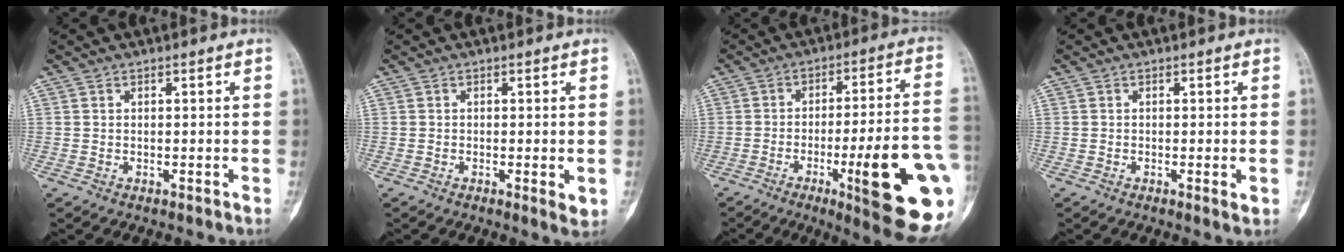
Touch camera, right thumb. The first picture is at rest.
{"total": 2.3, "force": [-0.4, 0.6, 2.2], "torque": [-0.035, -0.008, -0.007]}
{"total": 22.0, "force": [-6.8, 3.6, 20.7], "torque": [-0.237, 0.008, -0.086]}
{"total": 1.5, "force": [-0.3, 0.3, 1.4], "torque": [-0.025, -0.006, -0.006]}